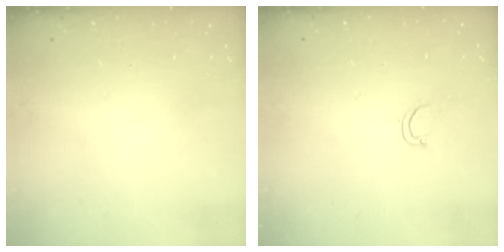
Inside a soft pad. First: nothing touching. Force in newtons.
{"total": 2.8, "press": 2.8, "slide": 0.2}